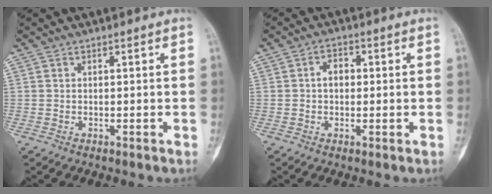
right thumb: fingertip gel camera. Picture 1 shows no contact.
{"total": 3.3, "force": [0.2, 2.3, 2.4], "torque": [-0.026, 0.008, -0.002]}